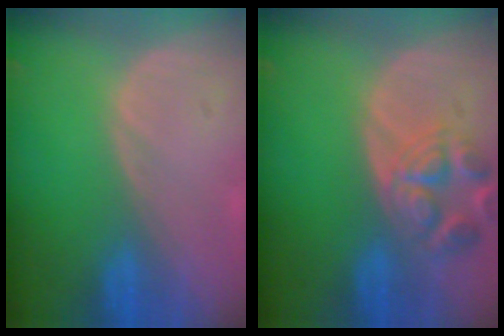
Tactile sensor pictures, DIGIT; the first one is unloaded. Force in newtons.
{"total": 6.9, "press": 6.3, "slide": 2.7}